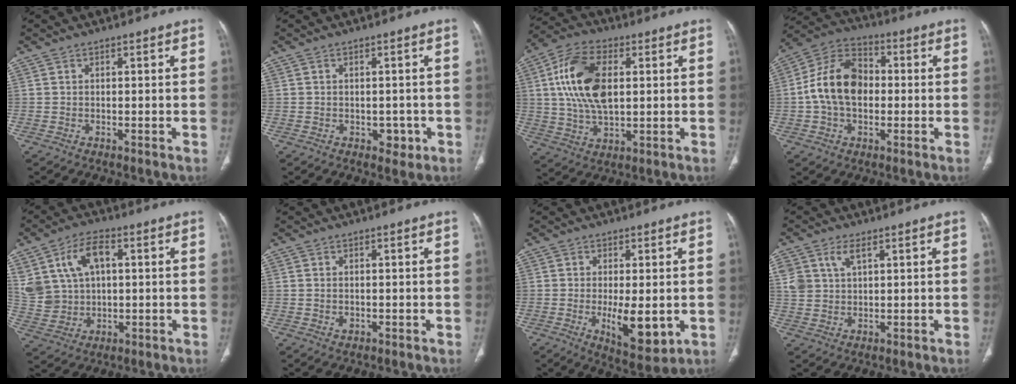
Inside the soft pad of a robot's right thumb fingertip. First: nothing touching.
{"total": 2.7, "force": [-0.8, 2.1, 1.5], "torque": [-0.002, 0.003, -0.006]}
{"total": 15.2, "force": [2.7, 8.5, 12.3], "torque": [-0.237, 0.007, 0.051]}
{"total": 13.7, "force": [-0.2, 9.5, 10.0], "torque": [-0.169, 0.032, -0.015]}
{"total": 12.5, "force": [3.8, 8.3, 8.5], "torque": [-0.150, 0.004, 0.081]}
{"total": 1.3, "force": [-0.2, 1.0, 0.8], "torque": [-0.012, 0.001, 0.000]}
{"total": 9.5, "force": [-1.6, 3.8, 8.5], "torque": [-0.122, -0.021, -0.016]}
{"total": 5.3, "force": [2.6, 3.0, 3.5], "torque": [-0.066, -0.005, 0.057]}